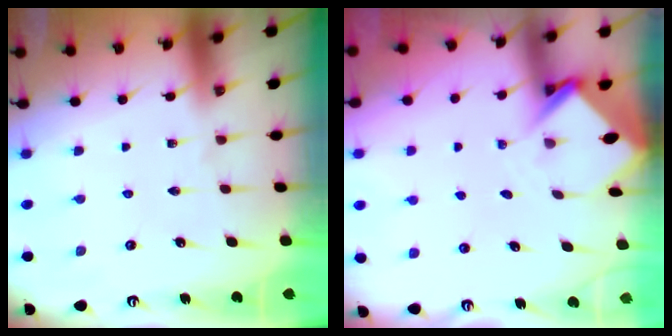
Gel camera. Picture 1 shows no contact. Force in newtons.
{"total": 3.3, "press": 3.3, "slide": 0.3}